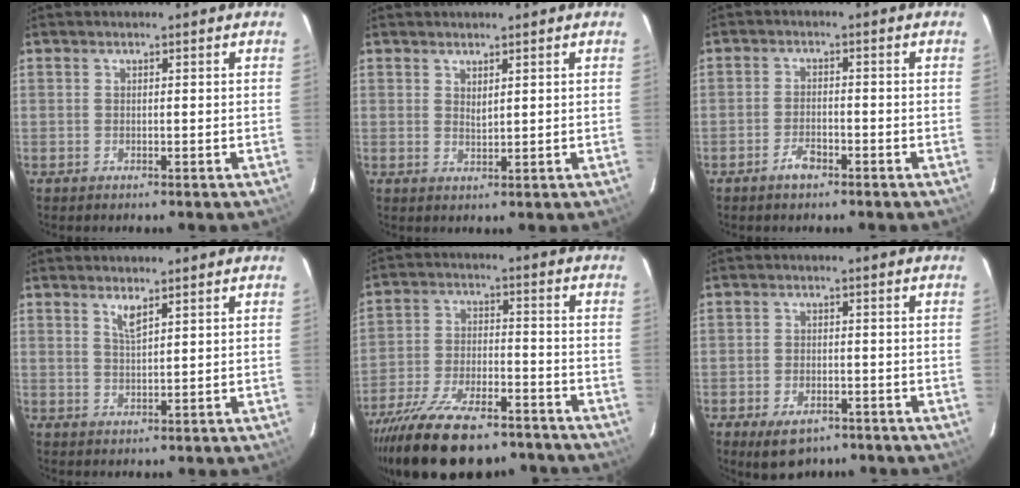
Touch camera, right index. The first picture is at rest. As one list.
[{"total": 1.6, "force": [1.1, 0.6, 1.0], "torque": [-0.017, -0.001, 0.019]}, {"total": 3.3, "force": [-2.3, 1.5, 1.8], "torque": [-0.042, 0.002, -0.042]}, {"total": 2.6, "force": [1.7, 0.5, 1.9], "torque": [-0.037, -0.001, 0.032]}, {"total": 22.7, "force": [-17.8, 8.4, 11.4], "torque": [-0.224, -0.026, -0.270]}, {"total": 7.0, "force": [-4.5, 4.0, 3.6], "torque": [-0.075, -0.006, -0.062]}]